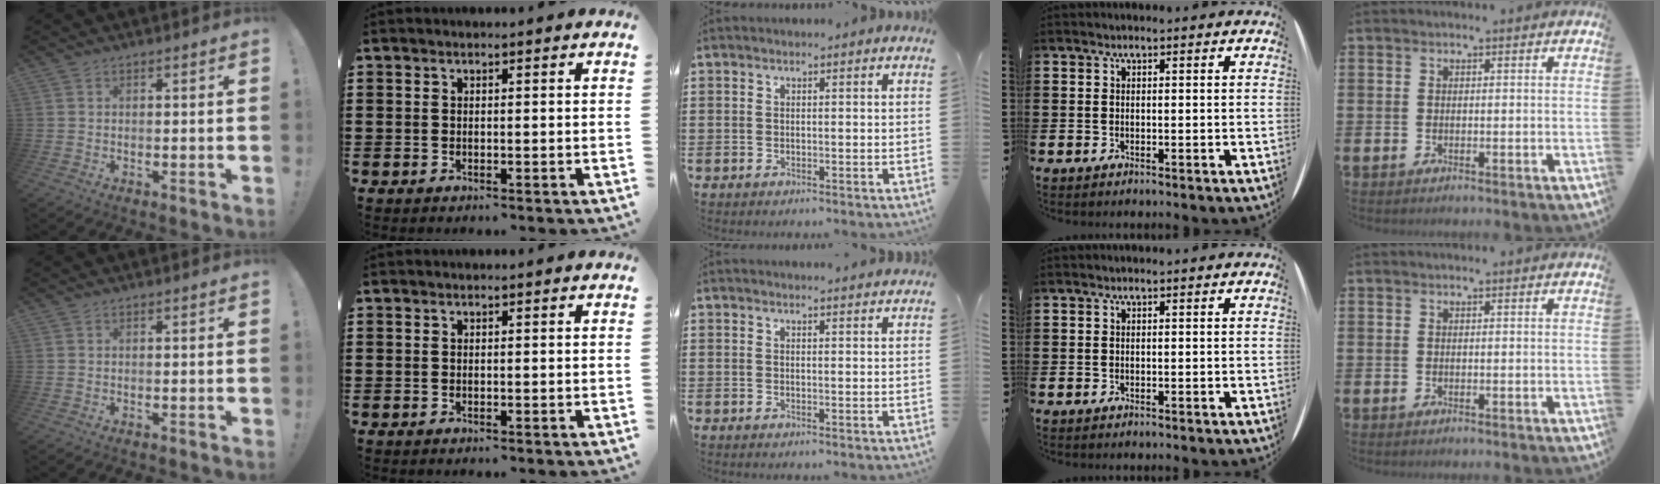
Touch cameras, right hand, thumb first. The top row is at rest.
{"middle": {"total": 1.2, "force": [1.2, -0.1, 0.2], "torque": [0.002, -0.004, 0.021]}}